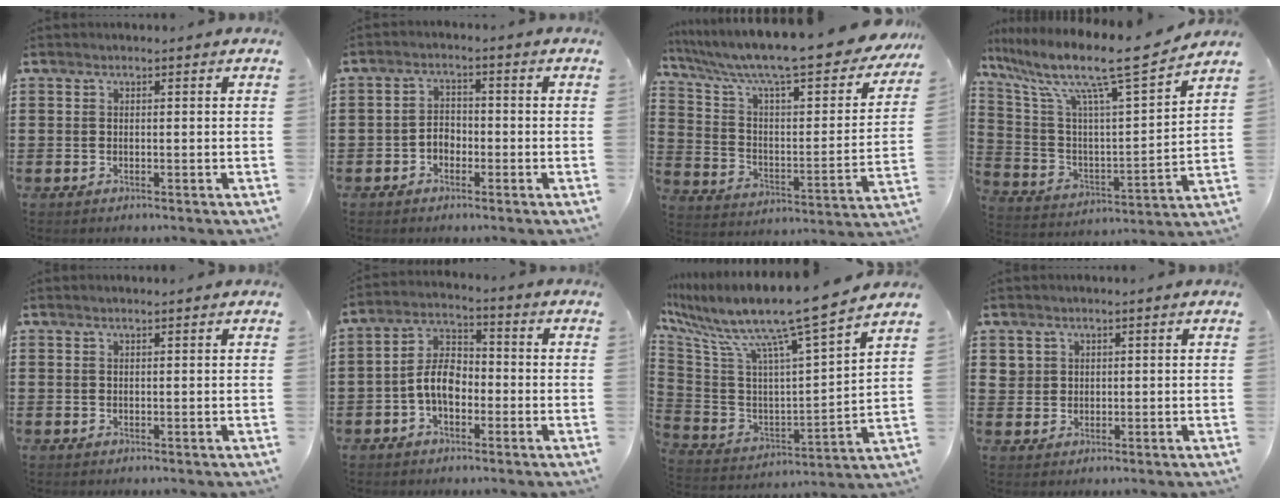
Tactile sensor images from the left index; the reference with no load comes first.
{"total": 2.6, "force": [-1.3, 1.8, 1.4], "torque": [-0.030, 0.005, -0.027]}
{"total": 10.9, "force": [8.9, 1.3, 6.2], "torque": [-0.145, -0.066, 0.146]}
{"total": 12.3, "force": [9.4, 1.1, 7.9], "torque": [-0.180, -0.063, 0.146]}
{"total": 0.6, "force": [0.5, -0.1, 0.3], "torque": [-0.006, -0.001, 0.010]}
{"total": 6.5, "force": [-1.9, 4.0, 4.8], "torque": [-0.115, 0.007, -0.043]}
{"total": 11.8, "force": [9.6, -0.3, 6.9], "torque": [-0.159, -0.079, 0.151]}
{"total": 2.2, "force": [1.3, 1.8, 0.1], "torque": [-0.011, 0.007, 0.024]}